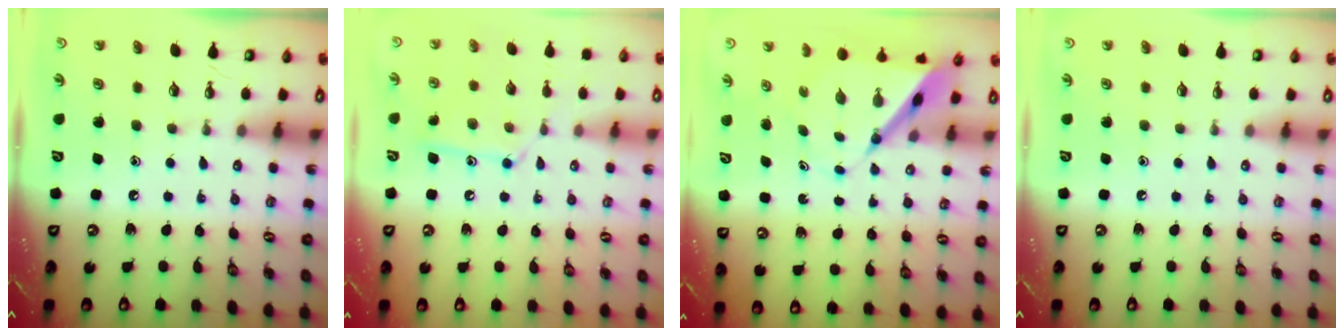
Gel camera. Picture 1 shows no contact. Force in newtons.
{"total": 11.6, "press": 11.6, "slide": 0.7}
{"total": 7.5, "press": 7.4, "slide": 0.6}
{"total": 0.0}